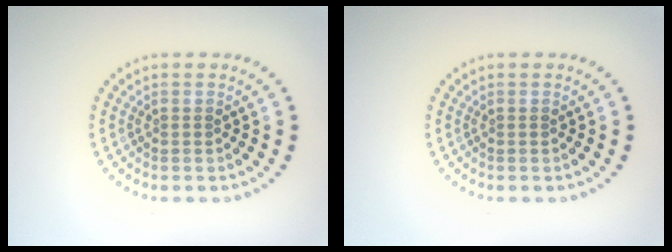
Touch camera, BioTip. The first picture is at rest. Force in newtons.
{"total": 0.0}